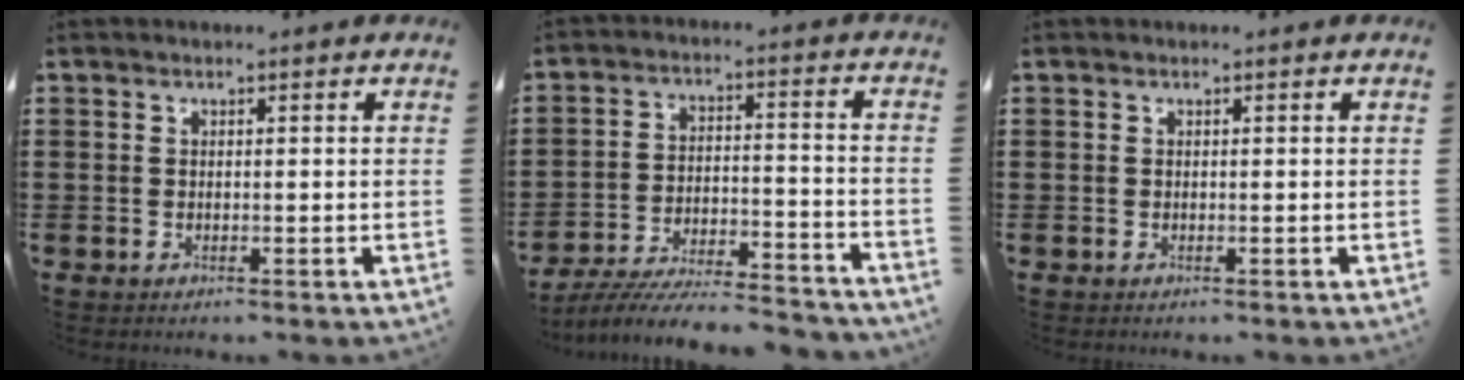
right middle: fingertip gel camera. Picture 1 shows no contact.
{"total": 7.9, "force": [-7.5, 0.5, 2.5], "torque": [-0.041, 0.006, -0.144]}
{"total": 0.0}